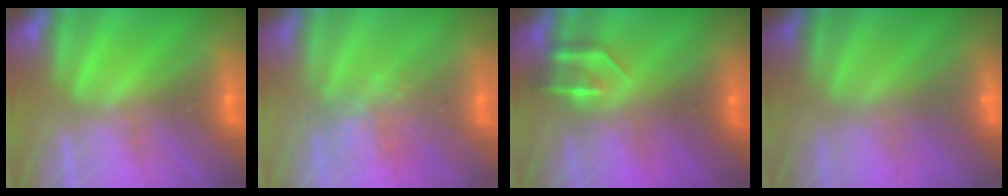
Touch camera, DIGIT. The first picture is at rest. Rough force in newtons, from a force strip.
{"total": 3.5}
{"total": 3.2}
{"total": 2.3}